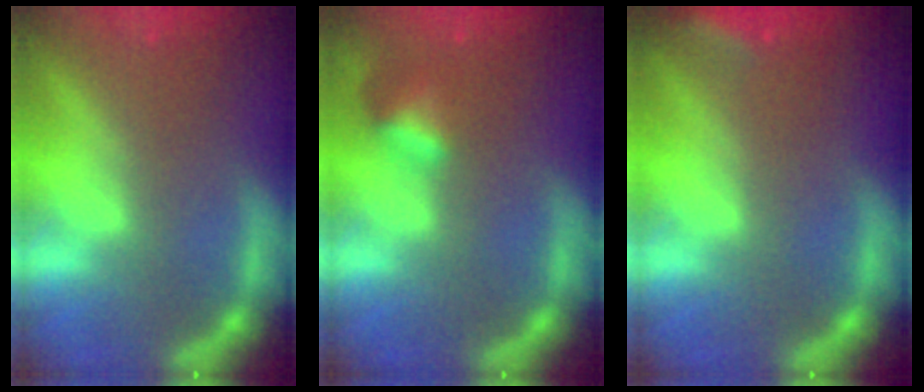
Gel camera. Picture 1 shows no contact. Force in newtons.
{"total": 2.4}
{"total": 2.9}